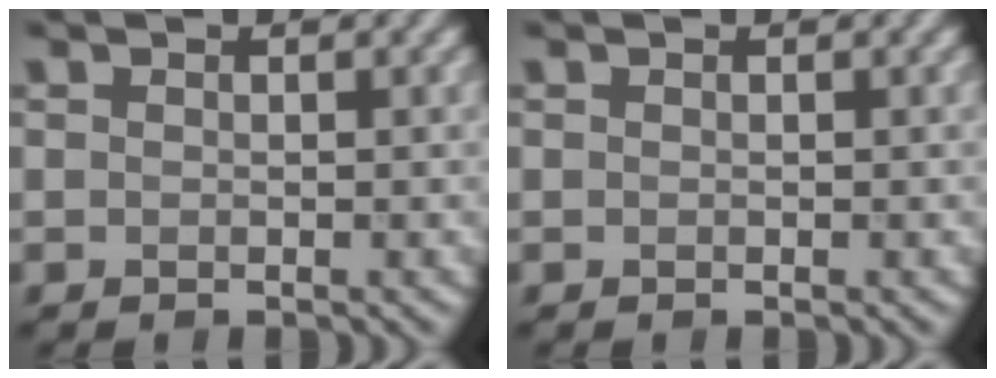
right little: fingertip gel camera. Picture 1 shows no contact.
{"total": 0.0}